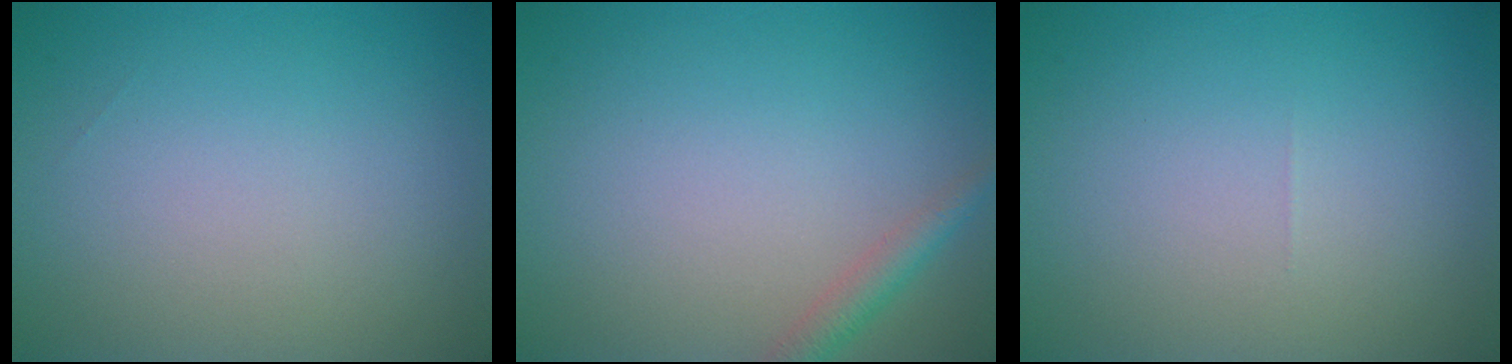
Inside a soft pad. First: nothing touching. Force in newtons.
{"total": 1.8, "press": 1.8, "slide": 0.1}
{"total": 0.0}